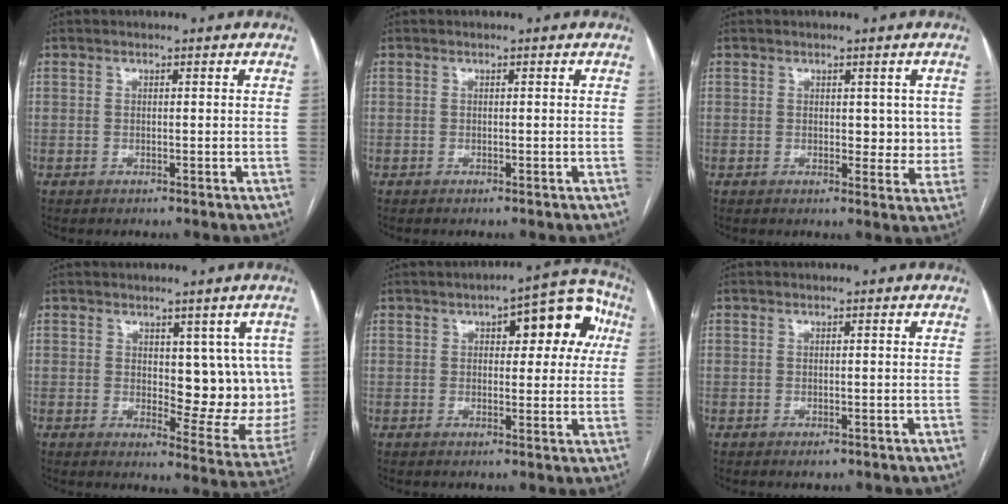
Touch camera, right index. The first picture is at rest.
{"total": 0.0}
{"total": 4.2, "force": [0.8, 2.7, 3.1], "torque": [-0.023, -0.003, 0.011]}
{"total": 11.2, "force": [1.9, 5.5, 9.5], "torque": [-0.091, -0.005, 0.034]}
{"total": 11.3, "force": [3.7, 4.5, 9.7], "torque": [-0.104, 0.040, 0.042]}
{"total": 0.9, "force": [-0.5, 0.5, 0.6], "torque": [-0.004, 0.001, -0.004]}